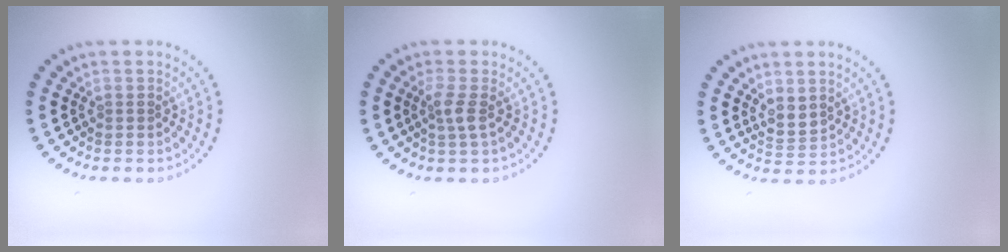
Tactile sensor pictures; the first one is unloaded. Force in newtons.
{"total": 1.8, "press": 1.5, "slide": 1.0}
{"total": 2.1, "press": 1.6, "slide": 1.3}